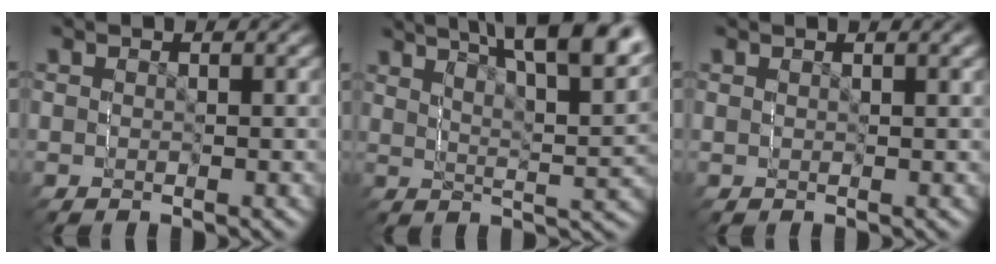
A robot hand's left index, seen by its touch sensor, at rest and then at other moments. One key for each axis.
{"total": 8.8, "fx": 6.7, "fy": 1.9, "fz": 5.4, "tx": -0.073, "ty": 0.047, "tz": 0.079}
{"total": 0.8, "fx": 0.1, "fy": -0.8, "fz": -0.1, "tx": 0.000, "ty": 0.010, "tz": 0.000}